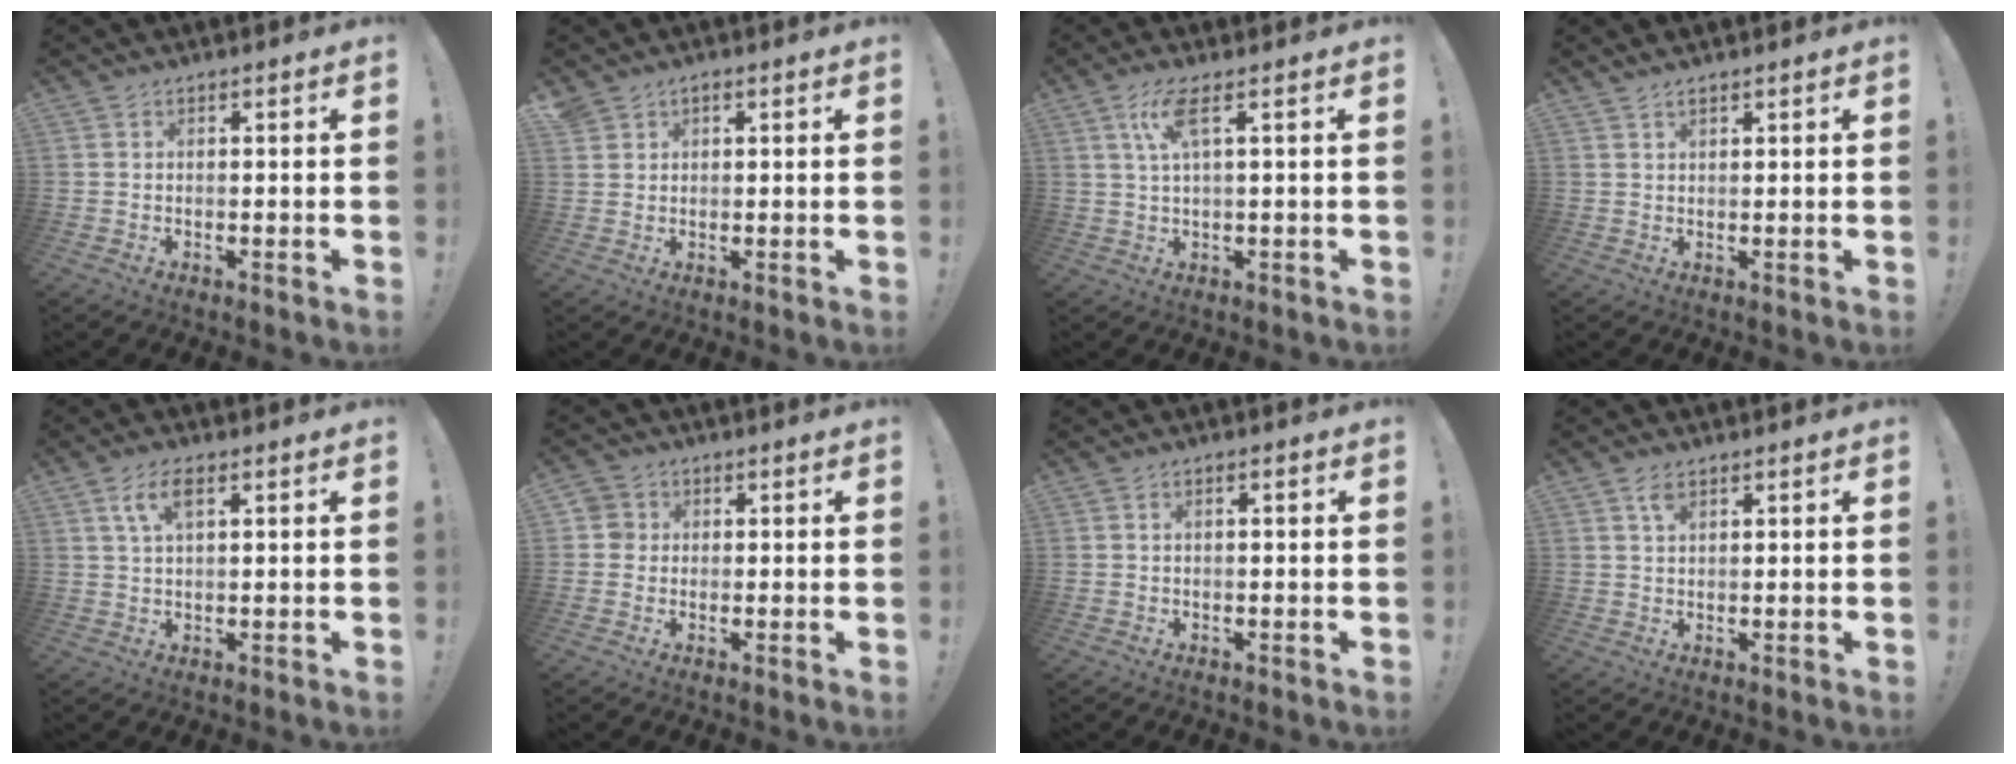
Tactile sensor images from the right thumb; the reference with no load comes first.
{"total": 2.2, "force": [1.4, 1.6, 0.6], "torque": [-0.006, -0.008, 0.025]}
{"total": 6.5, "force": [2.5, 0.9, 5.9], "torque": [-0.114, 0.001, 0.042]}
{"total": 1.6, "force": [1.3, 0.5, 0.8], "torque": [-0.015, -0.004, 0.023]}
{"total": 5.8, "force": [2.3, 2.4, 4.8], "torque": [-0.084, 0.001, 0.040]}
{"total": 3.3, "force": [0.3, 3.1, 0.8], "torque": [-0.006, 0.004, 0.005]}
{"total": 1.0, "force": [-0.2, 0.3, 0.9], "torque": [-0.022, 0.005, -0.003]}
{"total": 2.6, "force": [1.4, 1.5, 1.5], "torque": [-0.019, -0.006, 0.023]}